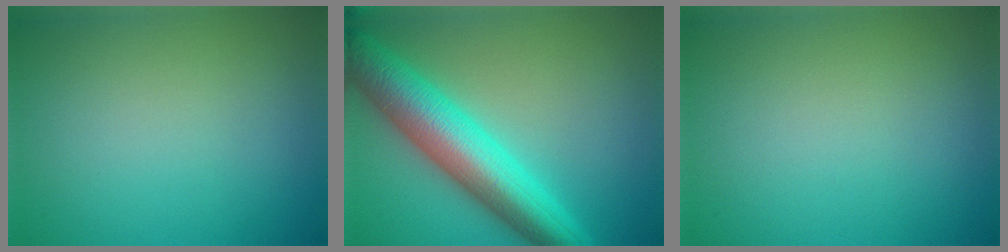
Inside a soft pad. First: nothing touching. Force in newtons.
{"total": 9.4, "press": 9.4, "slide": 0.1}
{"total": 0.0}